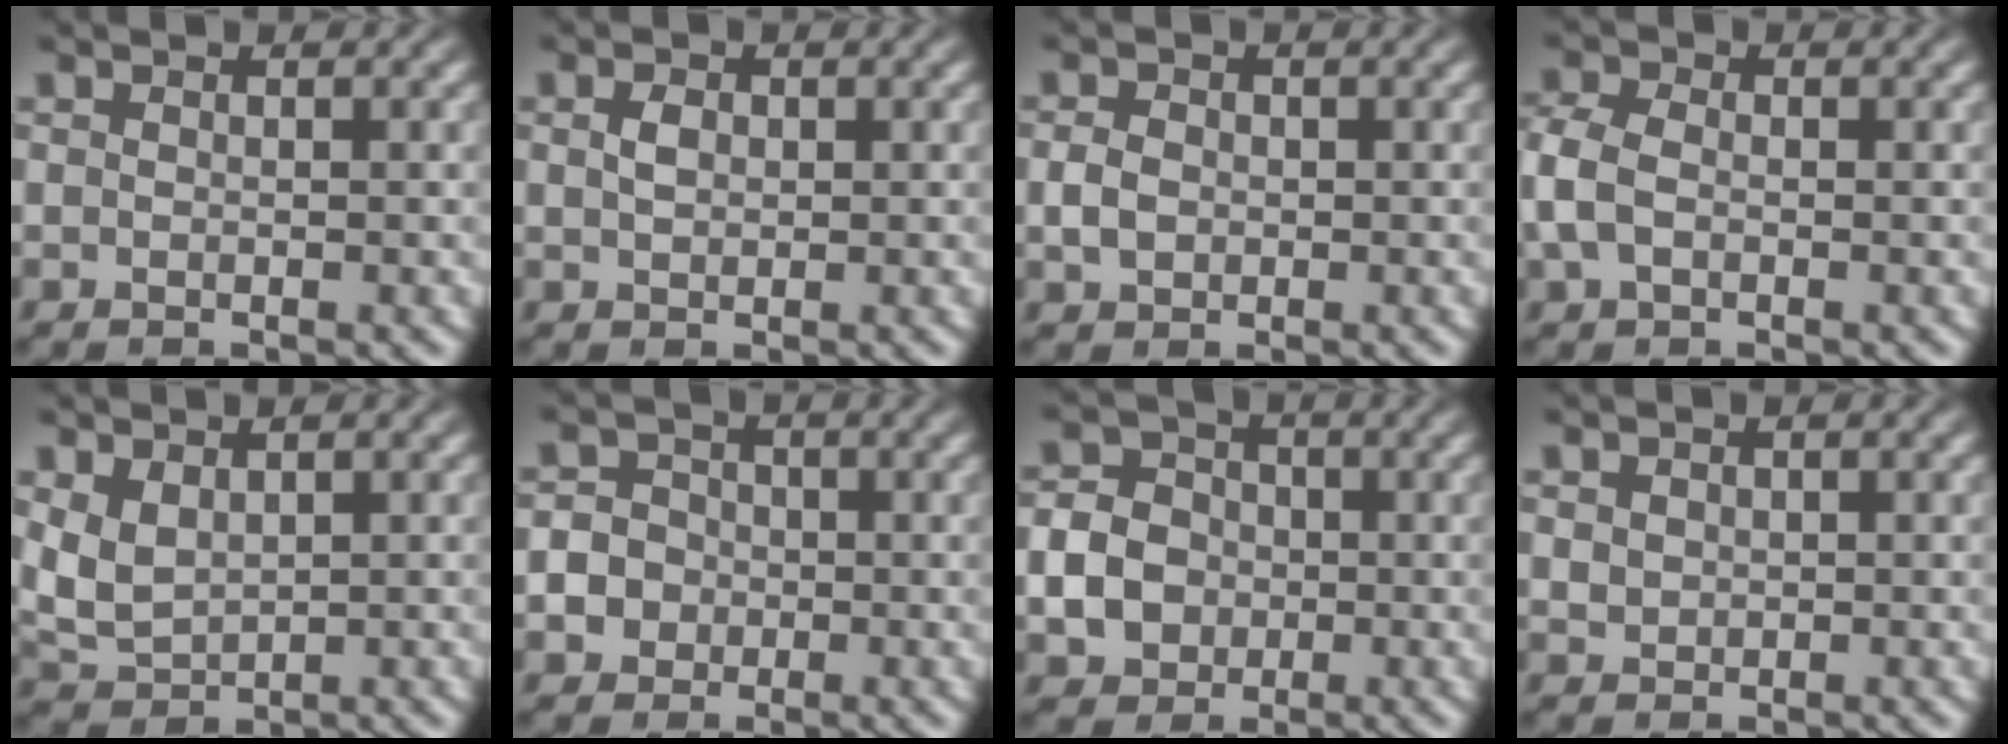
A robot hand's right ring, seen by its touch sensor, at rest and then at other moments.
{"total": 1.0, "force": [0.1, 0.7, 0.7], "torque": [-0.010, -0.005, 0.009]}
{"total": 1.8, "force": [-0.4, 1.6, 0.7], "torque": [-0.023, -0.006, -0.002]}
{"total": 3.0, "force": [-0.4, 2.5, 1.6], "torque": [-0.054, -0.007, -0.003]}
{"total": 4.8, "force": [-0.1, 4.3, 2.1], "torque": [-0.083, -0.027, 0.016]}
{"total": 5.6, "force": [-1.0, 5.3, 1.6], "torque": [-0.040, -0.016, -0.019]}
{"total": 5.7, "force": [-1.1, 5.1, 2.3], "torque": [-0.042, -0.014, -0.014]}
{"total": 1.3, "force": [0.5, 1.2, 0.2], "torque": [-0.012, -0.010, 0.022]}